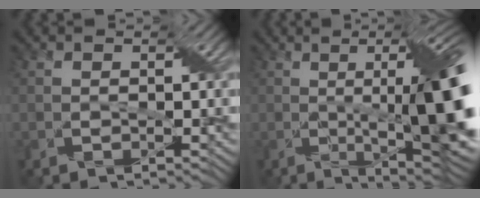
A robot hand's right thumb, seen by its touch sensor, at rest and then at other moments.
{"total": 15.2, "force": [-0.2, 3.2, 14.9], "torque": [-0.184, 0.000, -0.008]}